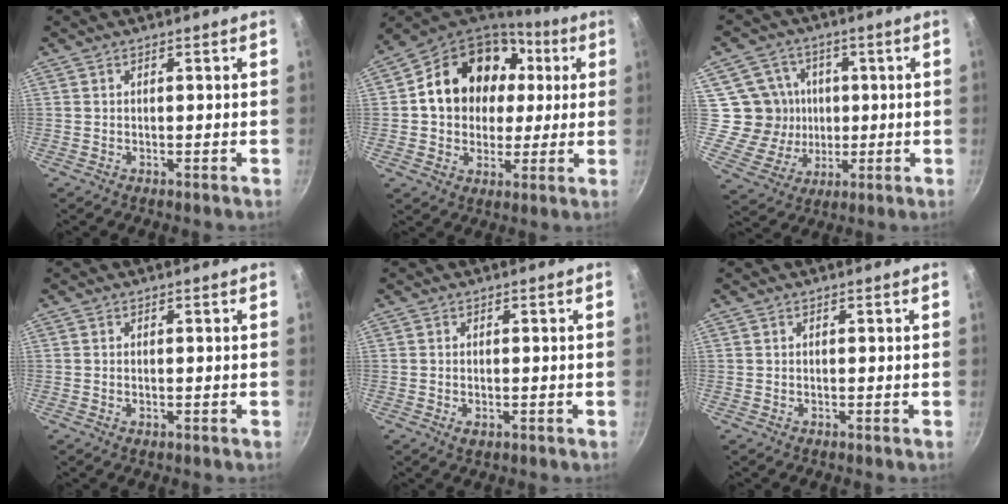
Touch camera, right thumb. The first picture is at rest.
{"total": 21.1, "force": [4.3, 16.6, 12.3], "torque": [-0.188, 0.031, 0.069]}
{"total": 11.3, "force": [1.2, 10.7, 3.5], "torque": [-0.033, 0.000, 0.024]}
{"total": 0.7, "force": [-0.1, 0.4, 0.5], "torque": [-0.008, 0.000, -0.003]}
{"total": 1.8, "force": [-0.5, 1.1, 1.3], "torque": [-0.022, -0.003, -0.007]}
{"total": 0.0}